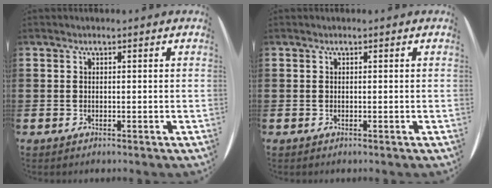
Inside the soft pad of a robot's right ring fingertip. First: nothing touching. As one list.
[{"total": 0.0}]